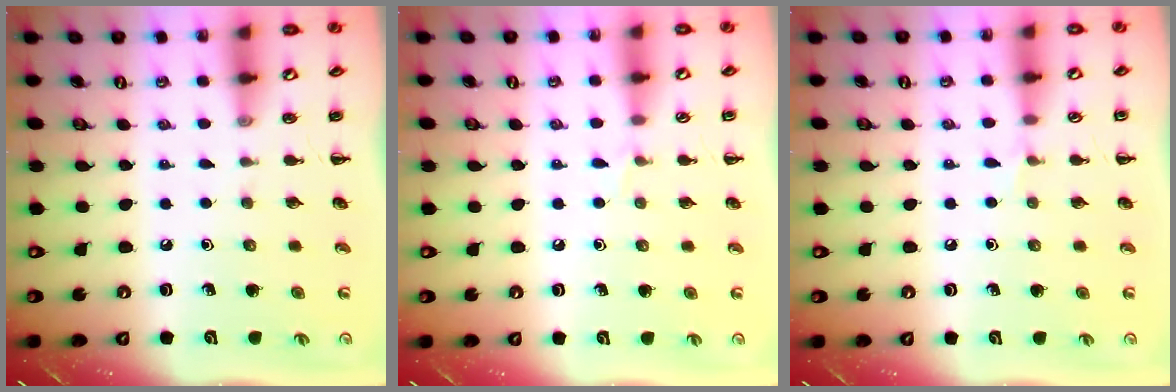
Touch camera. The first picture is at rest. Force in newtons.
{"total": 3.1, "press": 2.9, "slide": 1.2}
{"total": 3.7, "press": 3.5, "slide": 1.2}